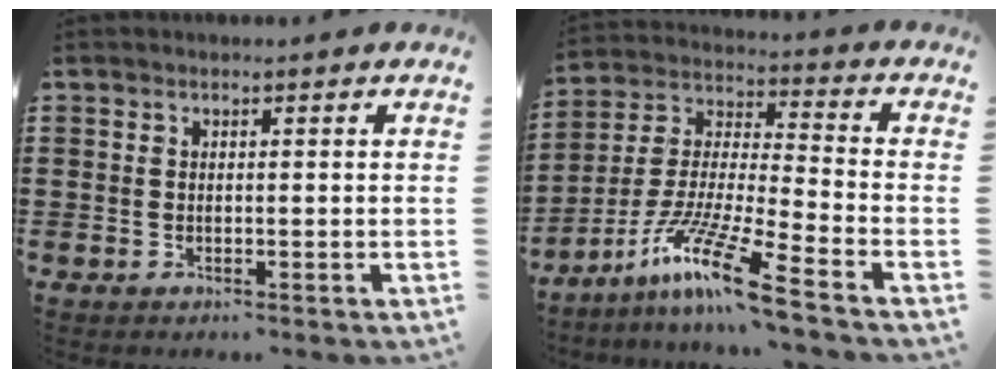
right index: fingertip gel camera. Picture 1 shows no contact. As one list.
[{"total": 12.4, "force": [-9.3, -0.6, 8.2], "torque": [-0.179, -0.010, -0.187]}]